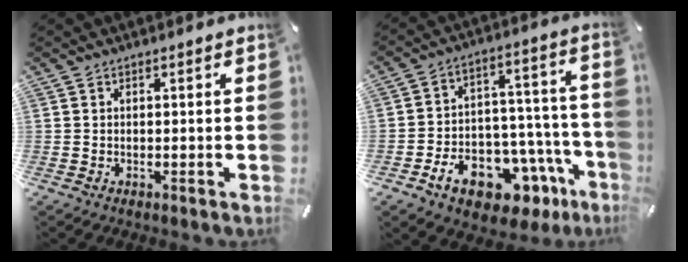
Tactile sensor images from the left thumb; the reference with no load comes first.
{"total": 16.1, "force": [-9.3, 9.3, 9.3], "torque": [-0.119, 0.057, -0.142]}